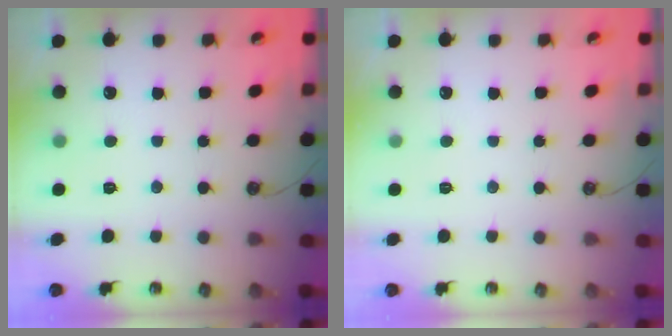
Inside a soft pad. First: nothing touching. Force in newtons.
{"total": 0.0}